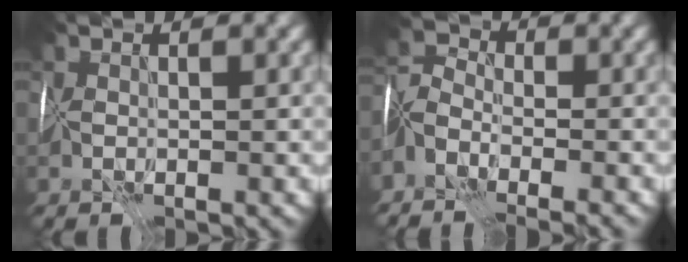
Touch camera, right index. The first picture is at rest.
{"total": 6.4, "force": [-5.1, 2.8, 2.8], "torque": [-0.051, -0.007, -0.075]}